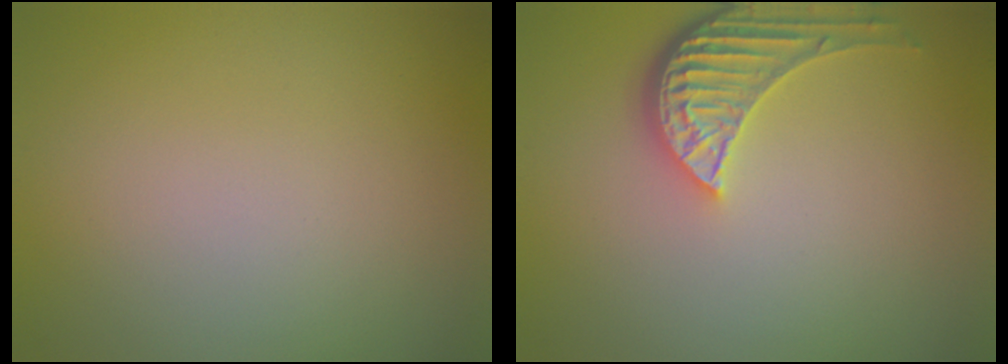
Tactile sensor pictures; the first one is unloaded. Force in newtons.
{"total": 4.3, "press": 3.5, "slide": 2.6}